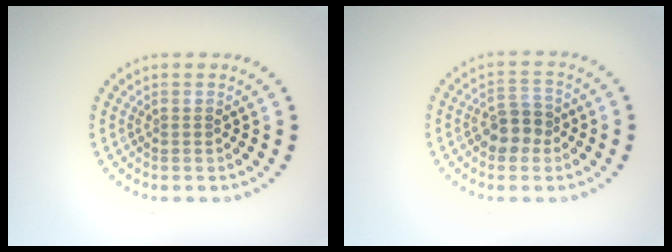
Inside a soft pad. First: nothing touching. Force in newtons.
{"total": 2.7, "press": 2.6, "slide": 0.9}